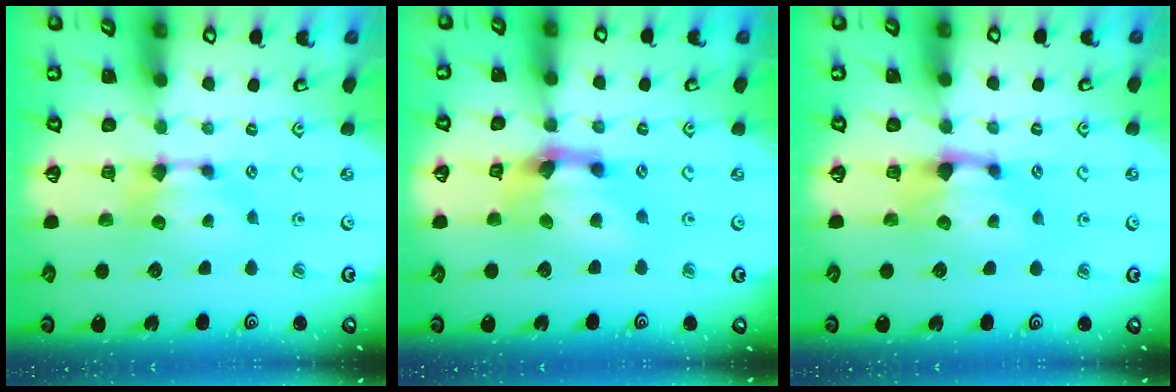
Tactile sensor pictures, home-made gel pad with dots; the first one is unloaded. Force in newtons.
{"total": 4.8, "press": 4.3, "slide": 2.0}
{"total": 1.2, "press": 0.0, "slide": 1.2}